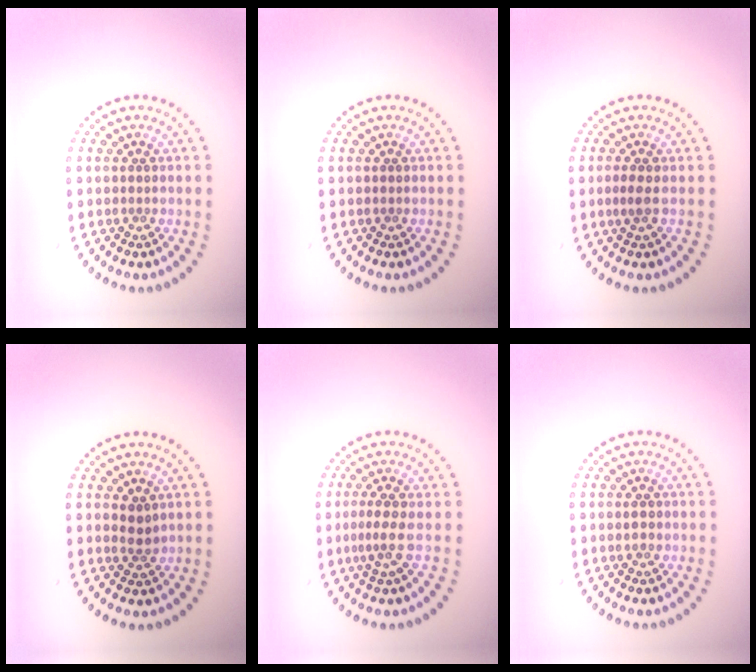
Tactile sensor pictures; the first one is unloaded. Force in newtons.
{"total": 0.0}
{"total": 1.1, "press": 0.9, "slide": 0.6}
{"total": 1.3, "press": 1.1, "slide": 0.7}
{"total": 2.1, "press": 1.4, "slide": 1.6}
{"total": 0.9, "press": 0.9, "slide": 0.2}